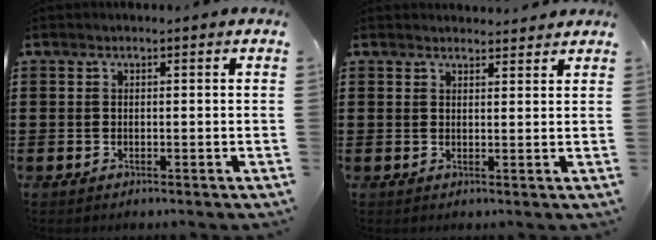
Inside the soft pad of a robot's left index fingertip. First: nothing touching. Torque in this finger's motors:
{"motor_torque": [0.00, 0.00, -0.04, -0.06]}